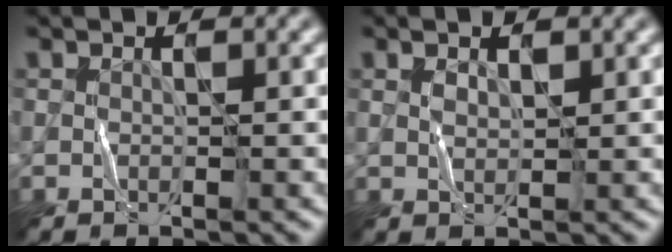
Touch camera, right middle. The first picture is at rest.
{"total": 1.1, "force": [0.8, 0.4, 0.6], "torque": [-0.013, 0.002, 0.017]}